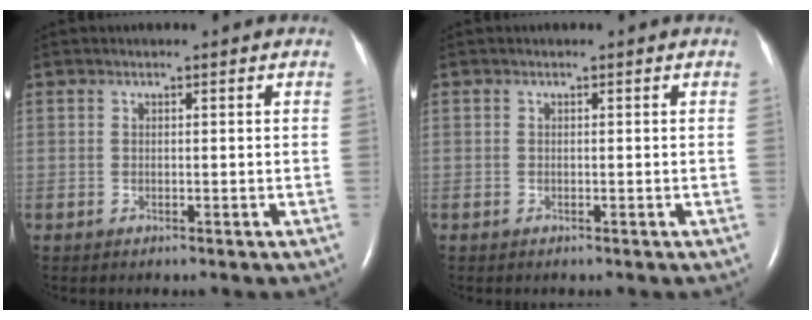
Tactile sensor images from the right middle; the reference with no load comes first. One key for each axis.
{"total": 0.0}